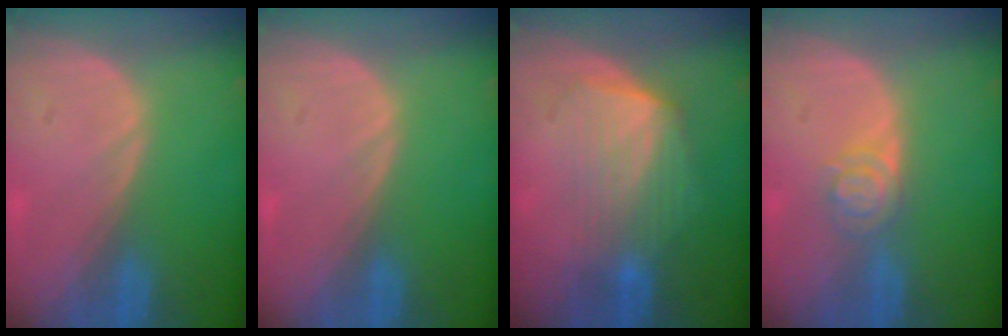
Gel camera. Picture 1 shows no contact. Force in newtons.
{"total": 0.0}
{"total": 6.5, "press": 6.1, "slide": 2.1}
{"total": 4.0, "press": 3.7, "slide": 1.5}